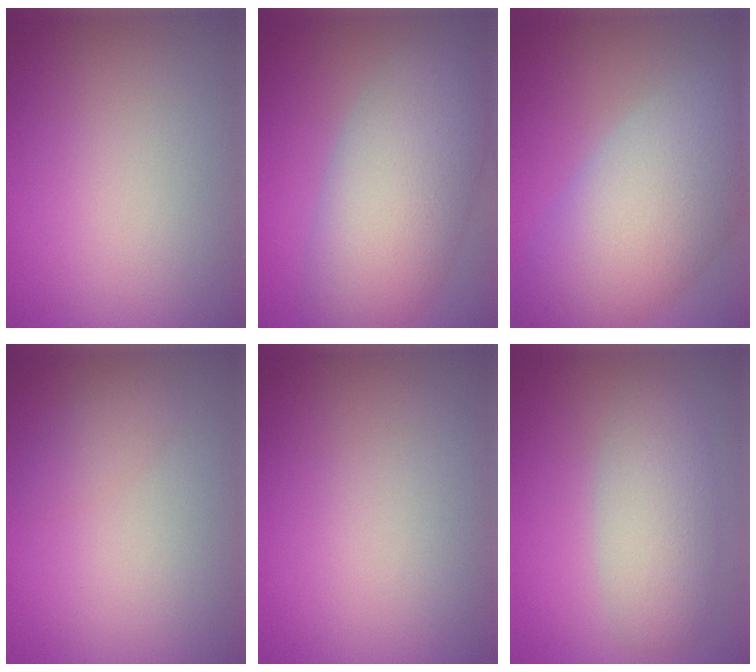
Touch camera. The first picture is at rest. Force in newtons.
{"total": 8.8, "press": 8.8, "slide": 0.7}
{"total": 10.1, "press": 10.1, "slide": 0.9}
{"total": 1.2, "press": 1.2, "slide": 0.1}
{"total": 0.0}
{"total": 4.2, "press": 4.2, "slide": 0.1}